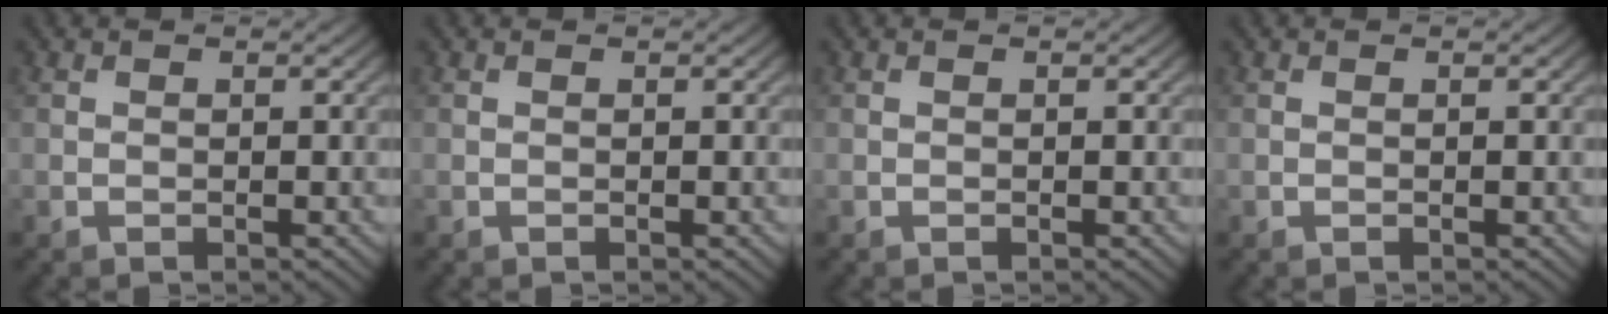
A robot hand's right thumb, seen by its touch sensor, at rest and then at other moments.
{"total": 0.0}
{"total": 0.0}
{"total": 0.0}